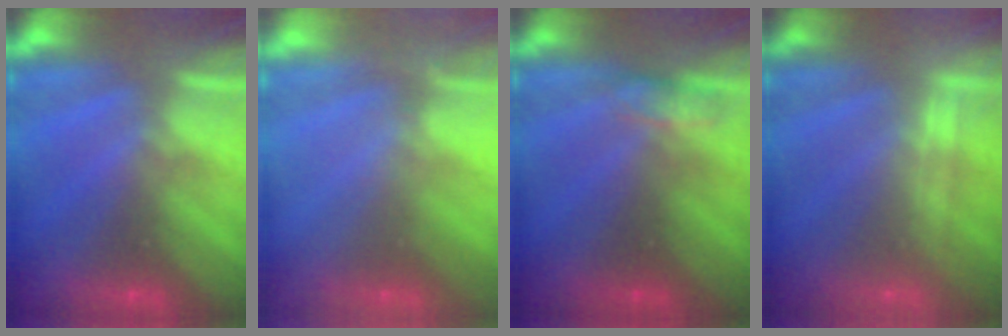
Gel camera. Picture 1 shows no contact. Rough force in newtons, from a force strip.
{"total": 2.4}
{"total": 2.7}
{"total": 2.2}